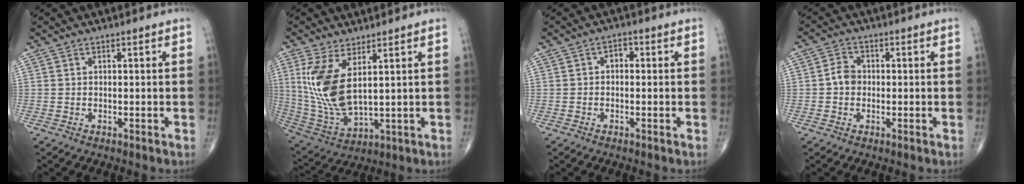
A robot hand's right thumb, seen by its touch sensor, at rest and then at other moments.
{"total": 12.8, "force": [3.6, 5.5, 11.0], "torque": [-0.239, -0.027, 0.091]}
{"total": 2.0, "force": [-0.1, 1.4, 1.4], "torque": [-0.010, 0.010, -0.010]}
{"total": 3.5, "force": [-0.3, 2.9, 1.9], "torque": [-0.025, 0.013, -0.014]}